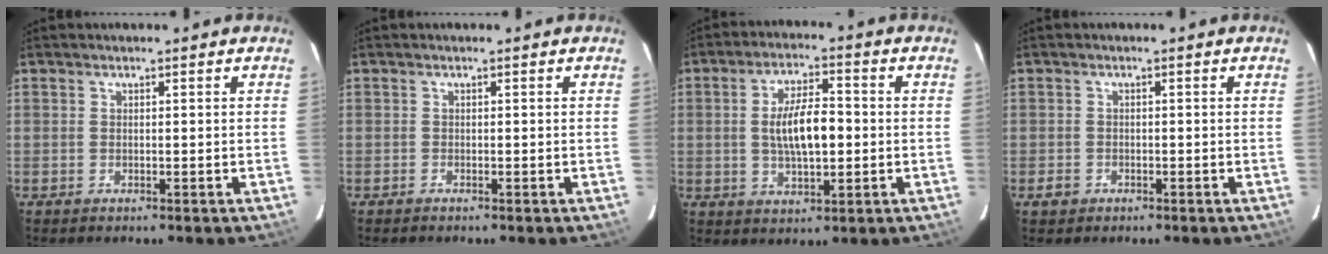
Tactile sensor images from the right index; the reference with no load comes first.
{"total": 0.0}
{"total": 9.4, "force": [-0.3, 3.7, 8.7], "torque": [-0.162, 0.005, 0.000]}
{"total": 2.1, "force": [-1.0, 1.8, 0.4], "torque": [-0.010, 0.004, -0.013]}